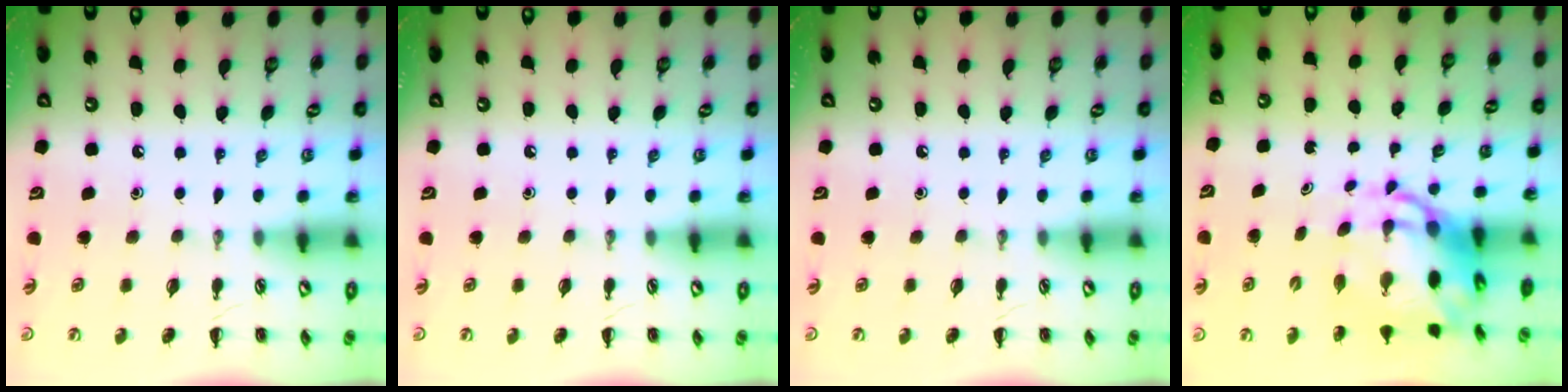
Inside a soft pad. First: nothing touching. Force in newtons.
{"total": 0.0}
{"total": 0.0}
{"total": 9.1, "press": 8.7, "slide": 2.7}